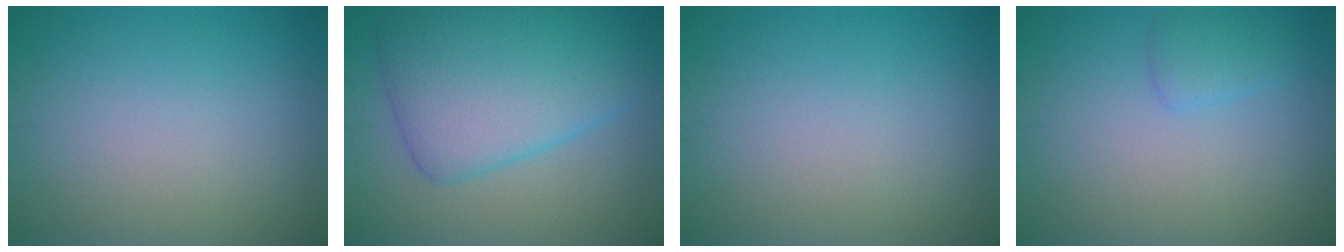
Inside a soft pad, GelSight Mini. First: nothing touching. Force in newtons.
{"total": 8.0, "press": 8.0, "slide": 0.1}
{"total": 0.0}
{"total": 1.5, "press": 1.5, "slide": 0.1}